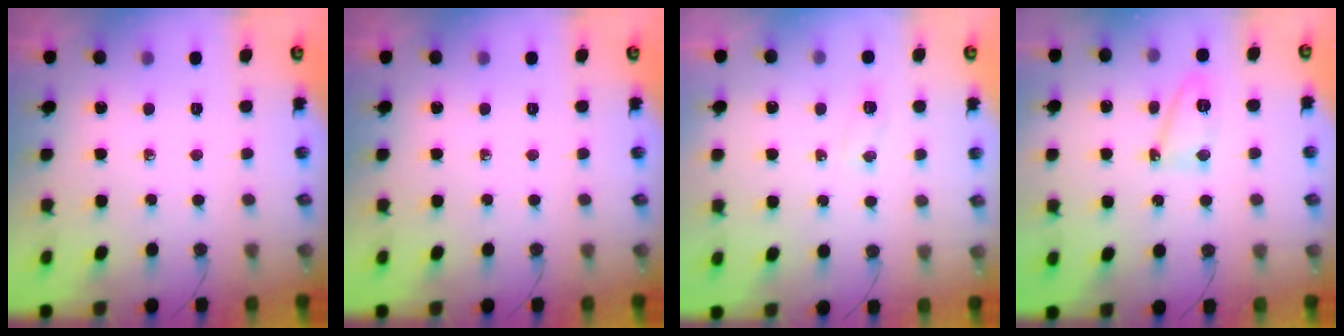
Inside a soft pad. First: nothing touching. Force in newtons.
{"total": 0.0}
{"total": 4.2, "press": 4.1, "slide": 0.6}
{"total": 7.2, "press": 7.2, "slide": 0.6}